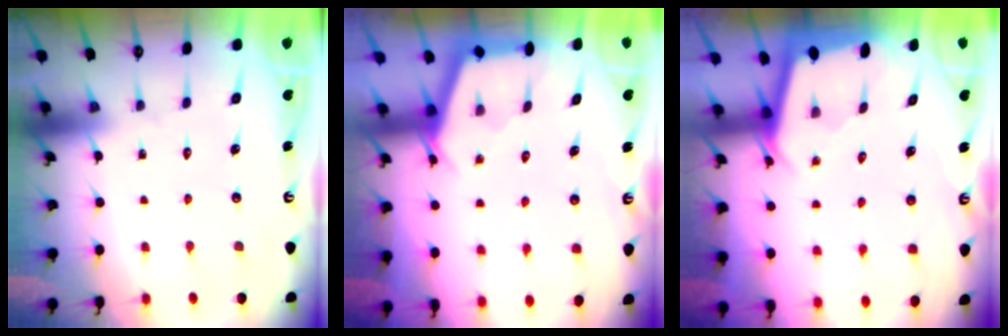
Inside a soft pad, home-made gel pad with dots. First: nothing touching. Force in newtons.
{"total": 2.8, "press": 2.8, "slide": 0.3}
{"total": 1.9, "press": 1.9, "slide": 0.1}